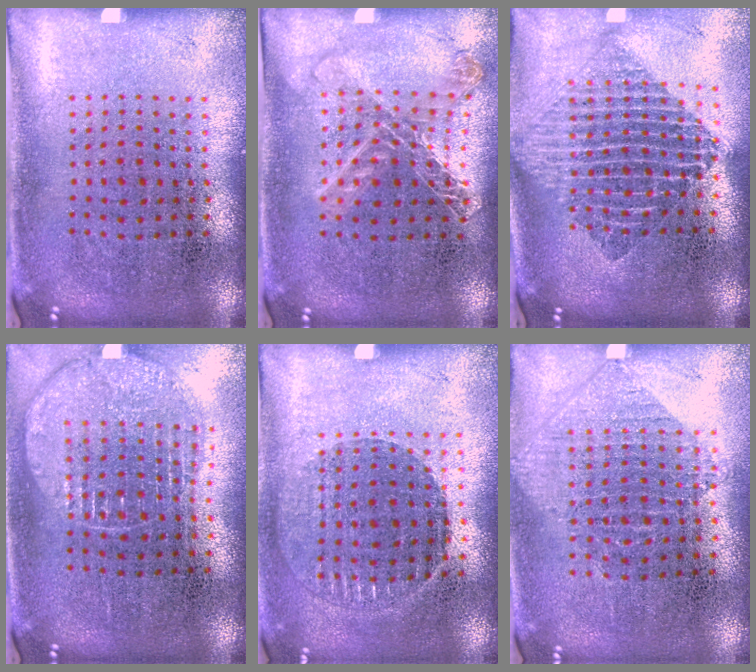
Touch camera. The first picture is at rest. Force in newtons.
{"total": 1.2, "press": 1.1, "slide": 0.2}
{"total": 1.9, "press": 1.6, "slide": 1.1}
{"total": 1.1, "press": 1.1, "slide": 0.1}
{"total": 1.0, "press": 1.0, "slide": 0.1}
{"total": 1.0, "press": 0.9, "slide": 0.4}